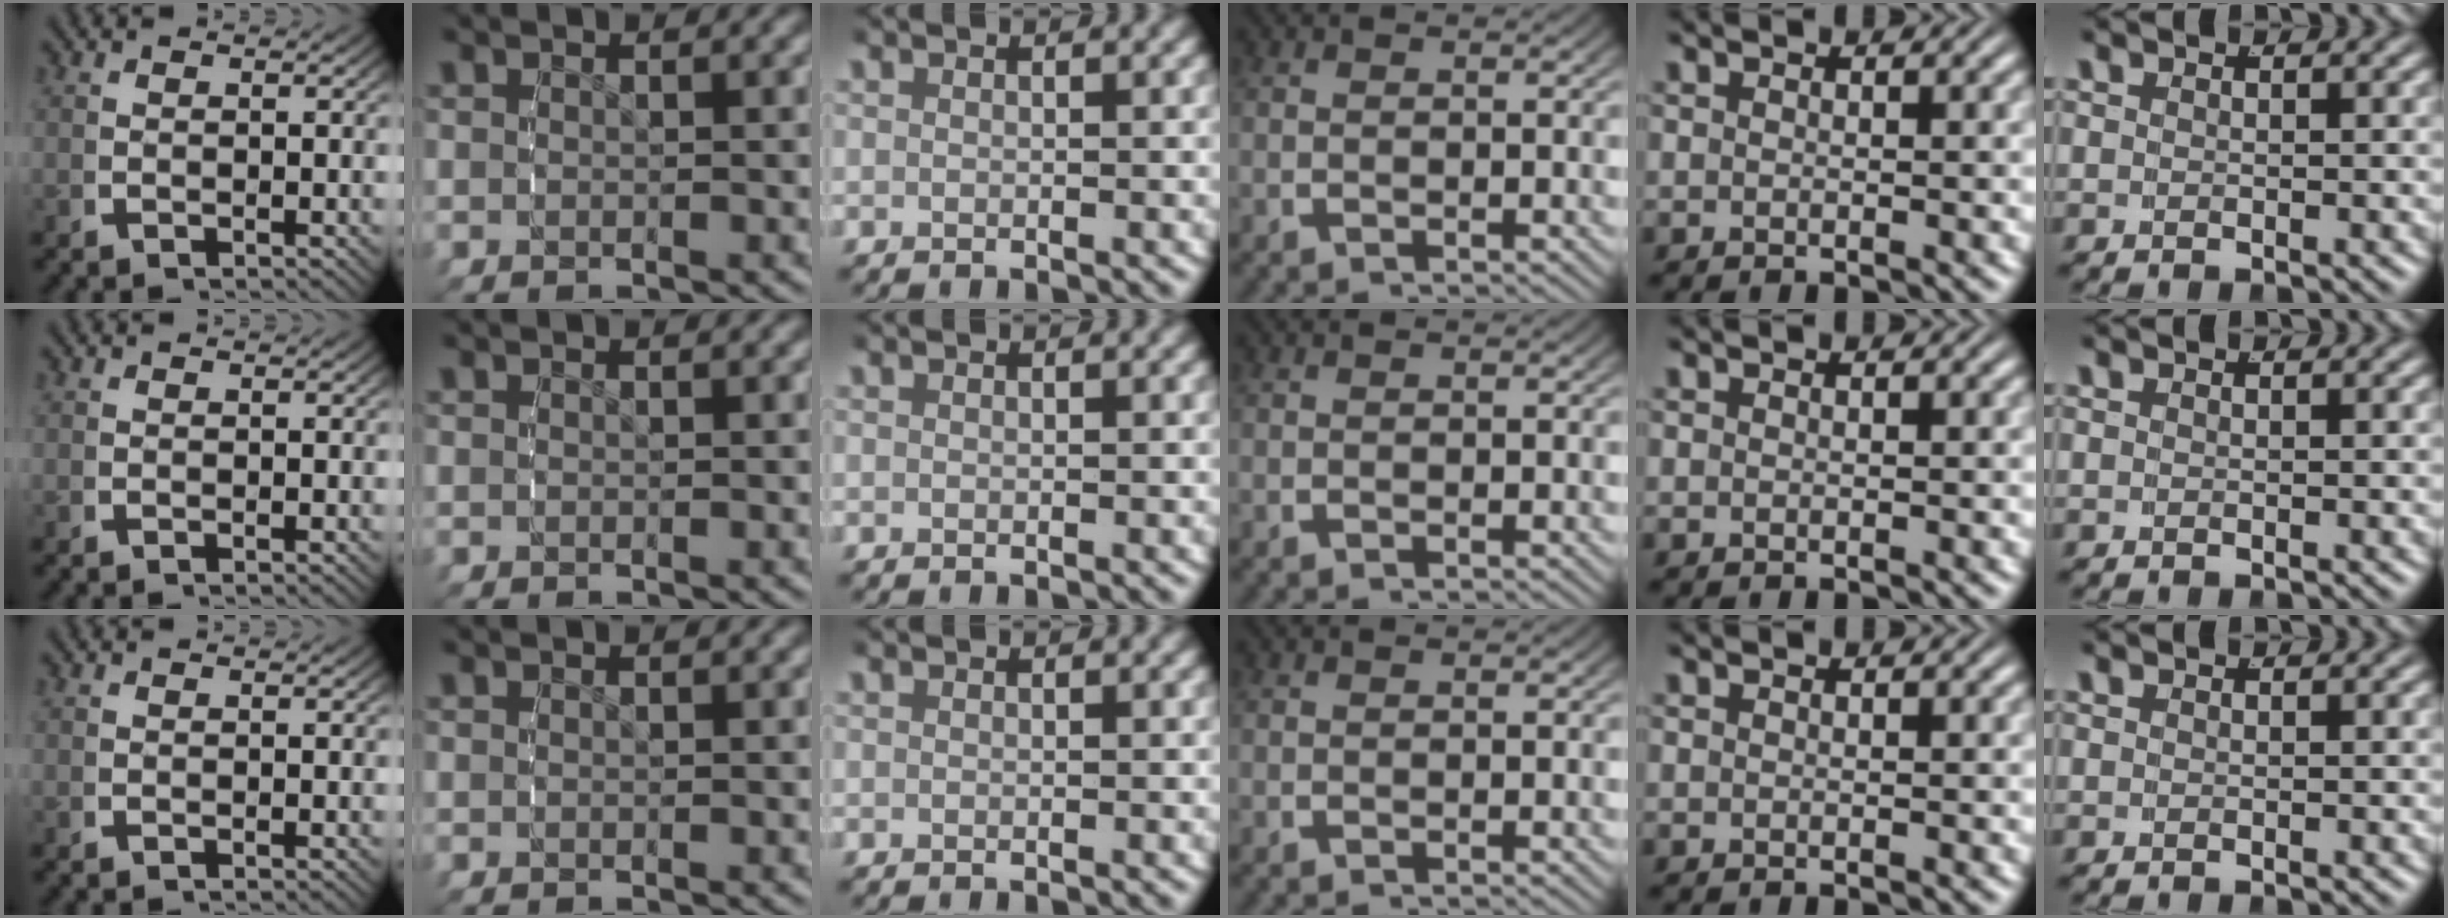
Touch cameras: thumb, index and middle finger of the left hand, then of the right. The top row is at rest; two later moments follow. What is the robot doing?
{"motion": "reach", "object": "scarf"}